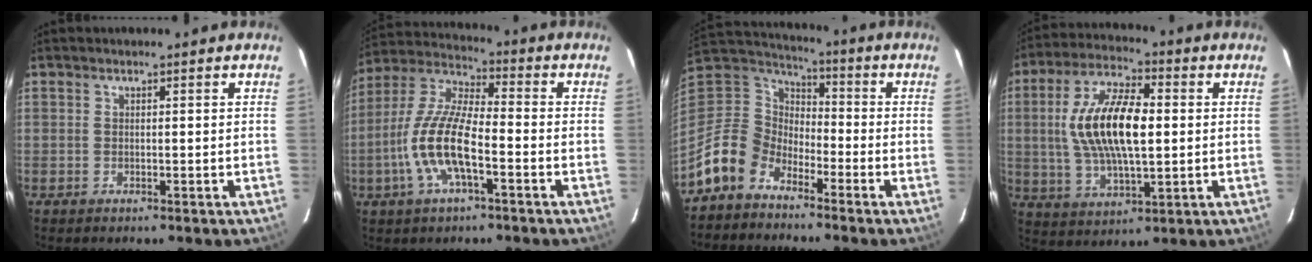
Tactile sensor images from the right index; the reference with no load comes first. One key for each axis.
{"total": 13.6, "fx": -4.5, "fy": 4.2, "fz": 12.1, "tx": -0.257, "ty": -0.001, "tz": -0.091}
{"total": 10.9, "fx": -7.9, "fy": 6.7, "fz": 3.5, "tx": -0.092, "ty": 0.027, "tz": -0.166}
{"total": 16.0, "fx": 1.3, "fy": 6.6, "fz": 14.5, "tx": -0.281, "ty": 0.011, "tz": 0.025}